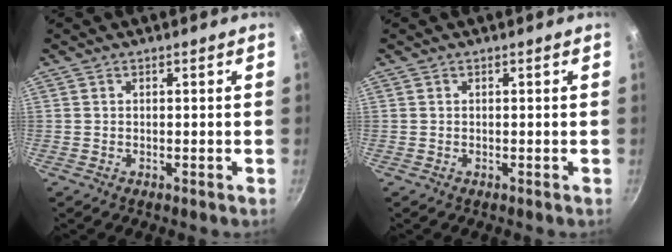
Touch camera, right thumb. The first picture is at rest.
{"total": 0.0}